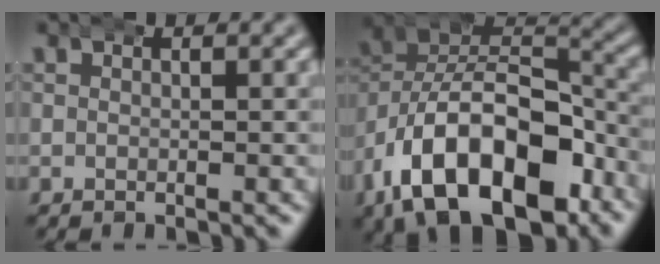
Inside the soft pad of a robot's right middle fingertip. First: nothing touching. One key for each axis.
{"total": 15.4, "fx": -6.1, "fy": 10.3, "fz": 9.7, "tx": -0.194, "ty": -0.041, "tz": -0.080}